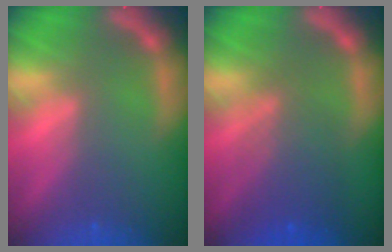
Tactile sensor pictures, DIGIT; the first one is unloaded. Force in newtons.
{"total": 5.5}